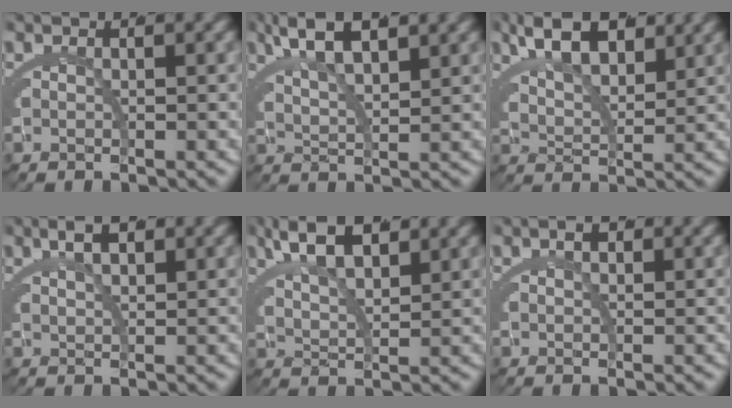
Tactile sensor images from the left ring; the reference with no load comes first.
{"total": 5.5, "force": [3.9, 1.4, 3.6], "torque": [-0.068, 0.004, 0.071]}
{"total": 7.7, "force": [4.7, 3.9, 4.7], "torque": [-0.081, 0.010, 0.070]}
{"total": 3.3, "force": [2.4, 0.6, 2.2], "torque": [-0.030, 0.005, 0.045]}
{"total": 6.1, "force": [4.1, 2.3, 3.9], "torque": [-0.072, 0.004, 0.071]}
{"total": 1.3, "force": [0.8, 0.4, 0.9], "torque": [-0.016, -0.001, 0.015]}